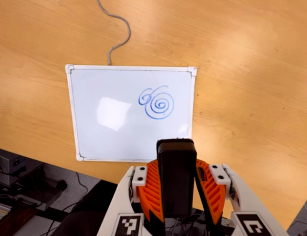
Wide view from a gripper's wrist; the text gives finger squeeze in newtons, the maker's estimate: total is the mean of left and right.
{"total": 7.8, "left": 6.3, "right": 9.3}